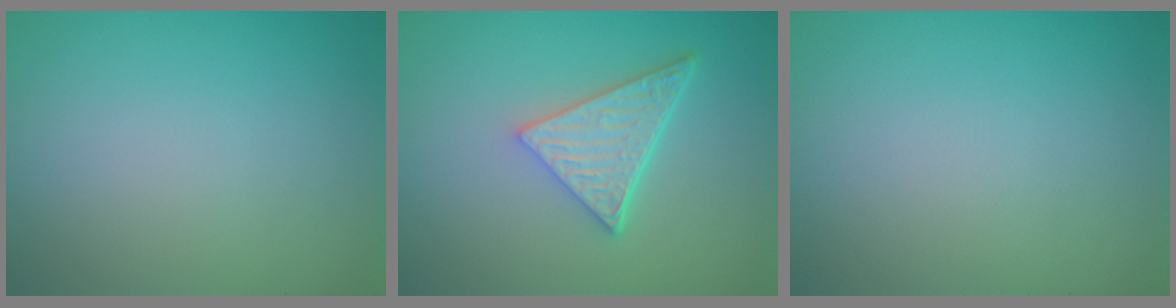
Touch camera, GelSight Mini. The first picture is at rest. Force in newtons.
{"total": 5.0, "press": 3.5, "slide": 3.6}
{"total": 0.0}